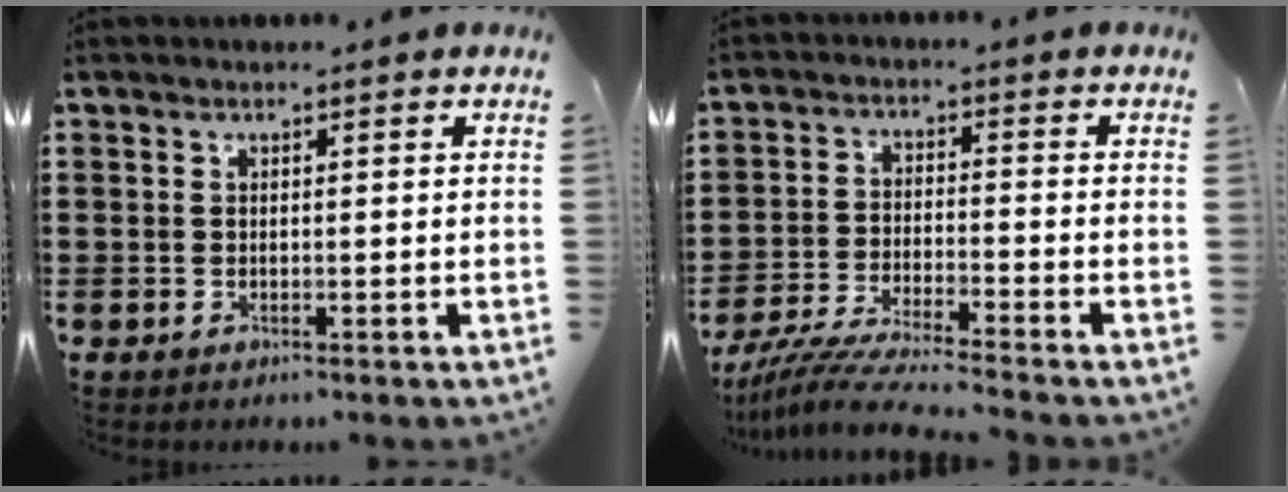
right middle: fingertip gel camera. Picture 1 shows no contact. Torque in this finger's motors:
{"motor_torque": [1.42, -0.71, 0.30, 0.04]}